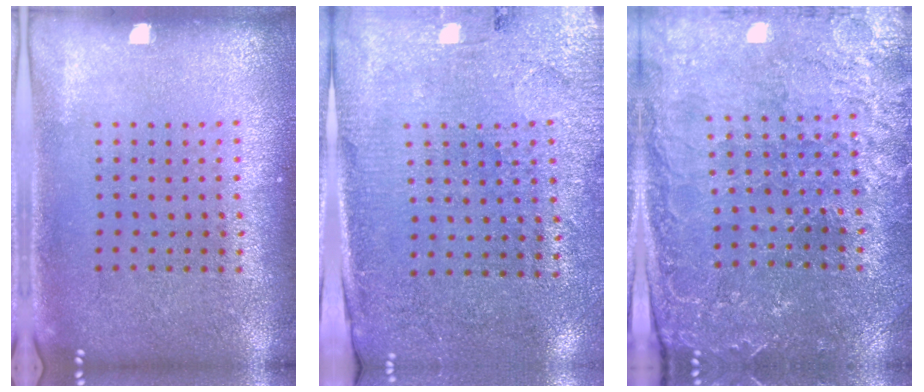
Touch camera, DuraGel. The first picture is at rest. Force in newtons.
{"total": 2.8, "press": 2.6, "slide": 1.2}
{"total": 1.5, "press": 1.4, "slide": 0.5}